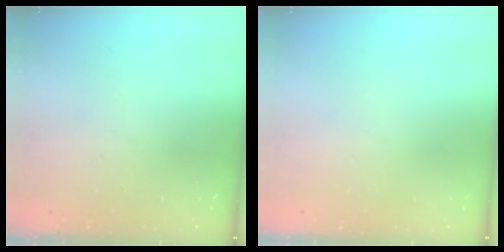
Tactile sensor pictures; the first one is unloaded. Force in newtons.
{"total": 0.0}